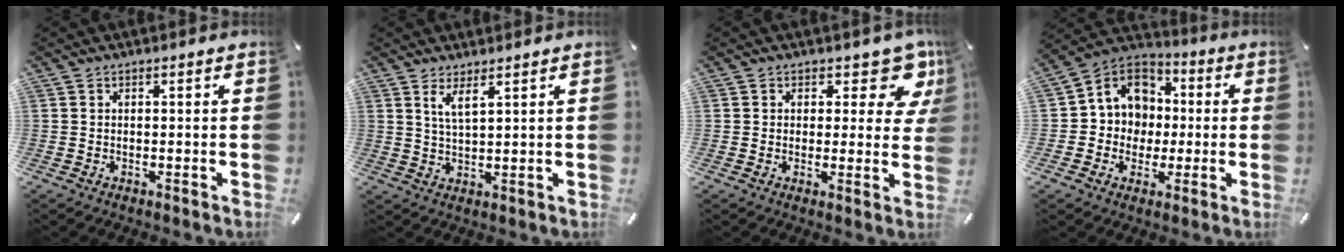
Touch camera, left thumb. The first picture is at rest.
{"total": 3.9, "force": [2.5, 0.8, 2.9], "torque": [-0.063, -0.001, 0.044]}
{"total": 9.6, "force": [5.7, 5.1, 5.8], "torque": [-0.056, -0.037, 0.094]}
{"total": 9.7, "force": [-0.2, 9.6, 1.5], "torque": [-0.043, -0.003, 0.000]}